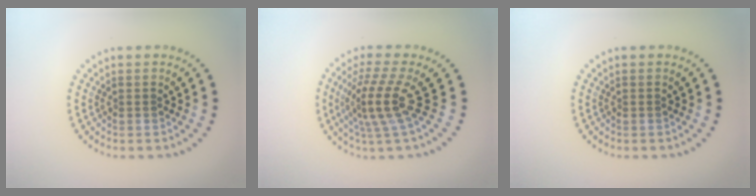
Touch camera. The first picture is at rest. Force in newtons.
{"total": 4.0, "press": 2.7, "slide": 2.9}
{"total": 0.0}